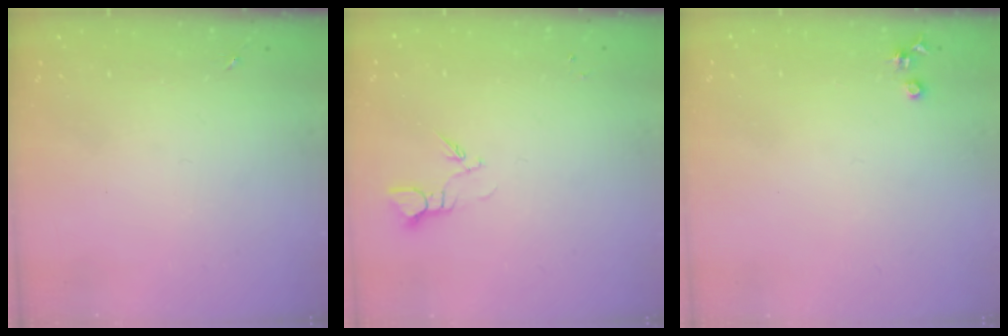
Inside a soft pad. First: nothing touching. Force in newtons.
{"total": 3.2, "press": 3.1, "slide": 0.3}
{"total": 3.6, "press": 3.5, "slide": 0.5}